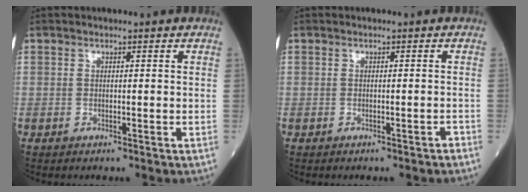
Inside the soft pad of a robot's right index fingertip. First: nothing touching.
{"total": 0.6, "force": [-0.4, 0.1, 0.4], "torque": [-0.006, 0.002, -0.005]}